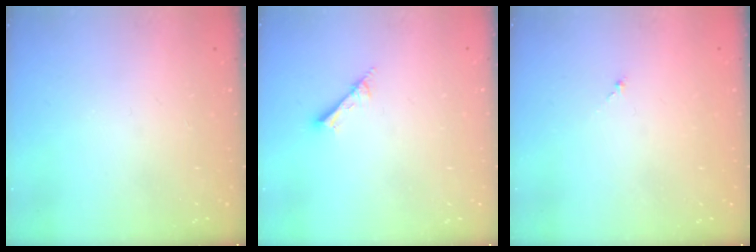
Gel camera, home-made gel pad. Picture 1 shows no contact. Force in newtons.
{"total": 1.8, "press": 1.8, "slide": 0.0}
{"total": 1.0, "press": 0.8, "slide": 0.5}